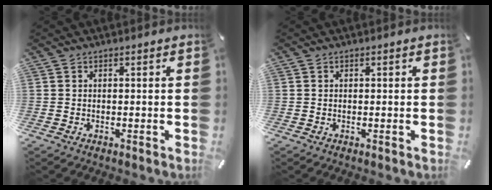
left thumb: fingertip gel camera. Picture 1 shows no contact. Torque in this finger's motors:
{"motor_torque": [0.14, 0.09, -0.04, -0.01, 0.02]}